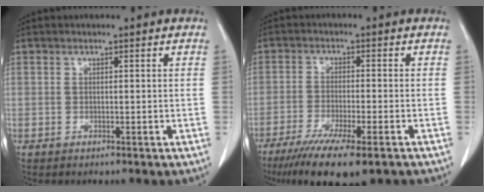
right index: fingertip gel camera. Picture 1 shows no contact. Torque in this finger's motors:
{"motor_torque": [1.33, -0.81, 0.42, 0.16]}